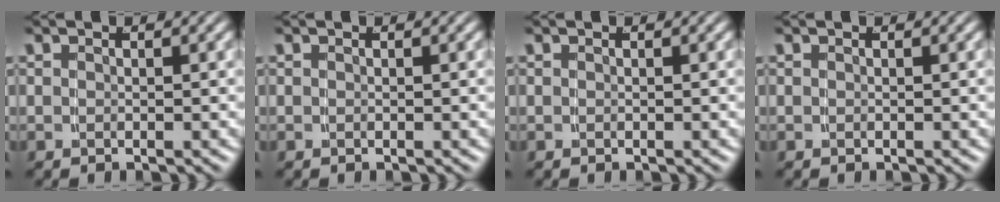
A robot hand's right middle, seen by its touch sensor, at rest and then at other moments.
{"total": 0.0}
{"total": 0.0}
{"total": 0.0}